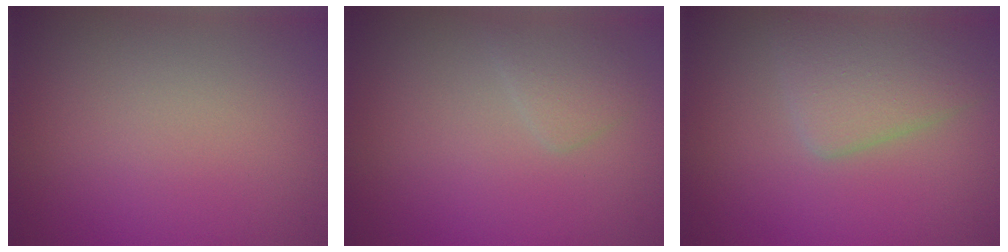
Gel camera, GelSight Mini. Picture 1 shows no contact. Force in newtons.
{"total": 1.5, "press": 1.5, "slide": 0.1}
{"total": 4.0, "press": 4.0, "slide": 0.2}